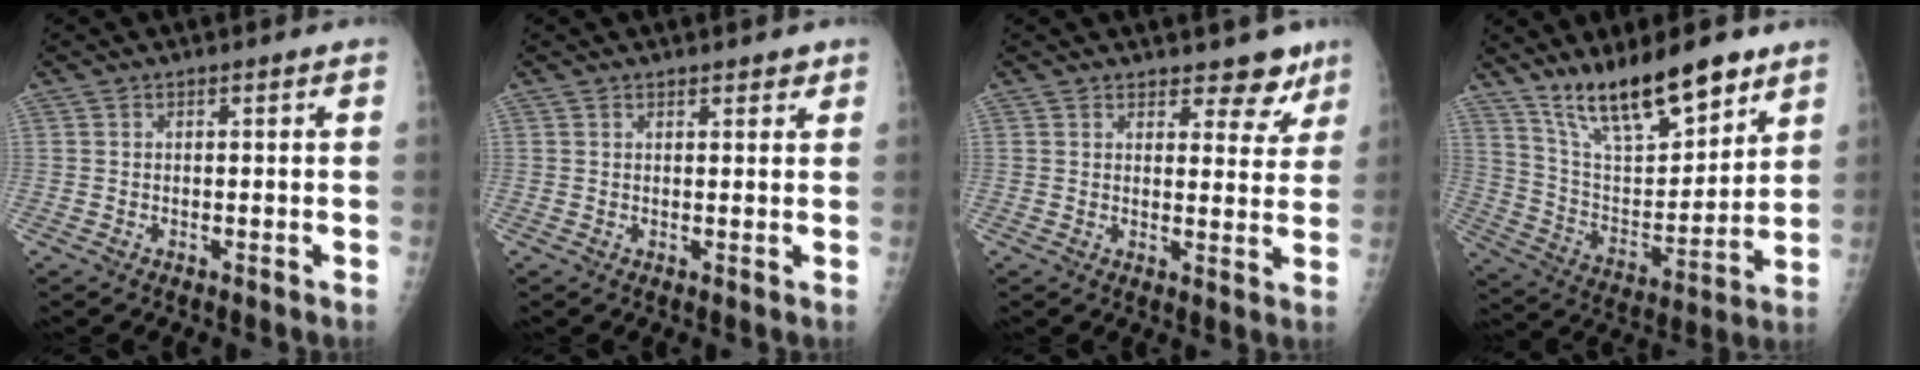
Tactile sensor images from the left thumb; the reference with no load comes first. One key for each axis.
{"total": 1.7, "fx": 1.3, "fy": 0.8, "fz": 0.7, "tx": 0.004, "ty": -0.007, "tz": 0.014}
{"total": 6.1, "fx": 4.9, "fy": 3.1, "fz": 1.9, "tx": 0.010, "ty": -0.033, "tz": 0.057}
{"total": 18.2, "fx": 13.3, "fy": 5.7, "fz": 11.0, "tx": -0.145, "ty": -0.078, "tz": 0.243}